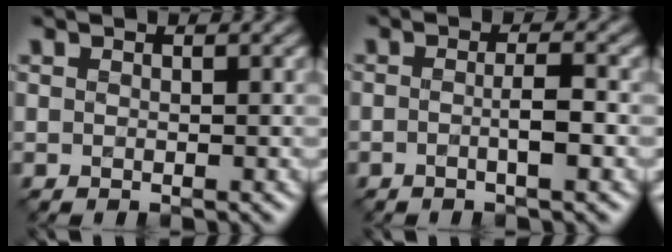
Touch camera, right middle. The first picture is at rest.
{"total": 2.3, "force": [-0.5, 0.4, 2.2], "torque": [-0.036, 0.003, -0.013]}